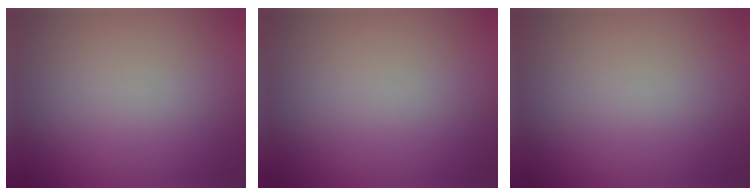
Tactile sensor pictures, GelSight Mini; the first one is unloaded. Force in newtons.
{"total": 0.0}
{"total": 0.0}